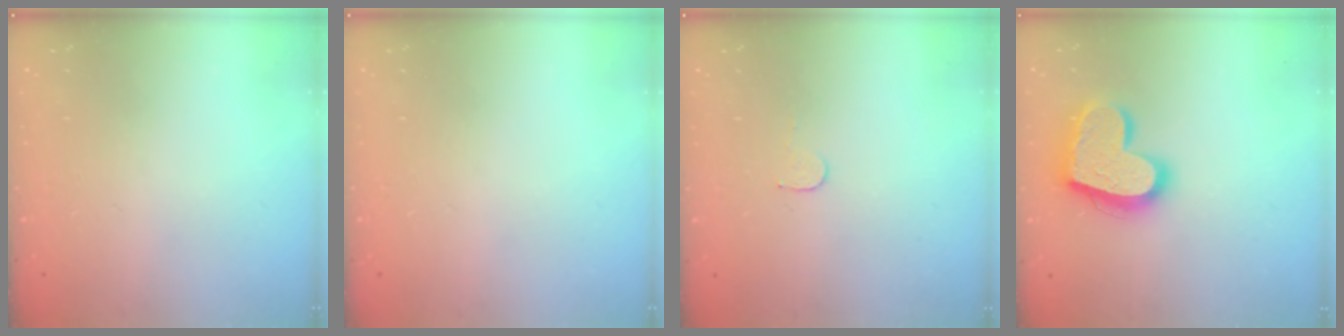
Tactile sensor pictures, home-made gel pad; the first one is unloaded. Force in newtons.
{"total": 0.0}
{"total": 3.7, "press": 3.7, "slide": 0.3}
{"total": 20.2, "press": 20.2, "slide": 1.5}